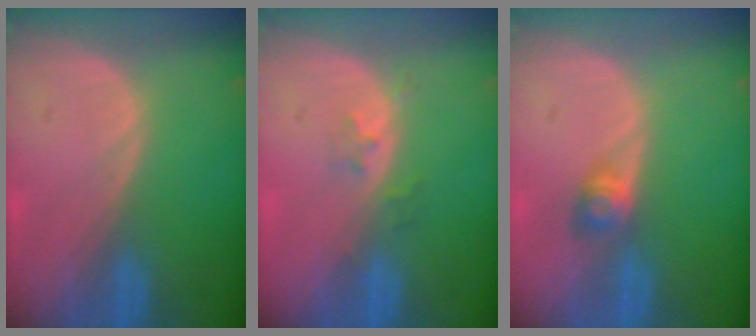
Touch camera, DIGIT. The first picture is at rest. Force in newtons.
{"total": 2.1, "press": 1.8, "slide": 1.2}
{"total": 2.8, "press": 2.5, "slide": 1.2}